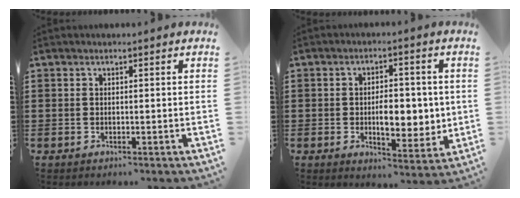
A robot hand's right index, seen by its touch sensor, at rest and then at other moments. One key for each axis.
{"total": 6.7, "fx": -0.2, "fy": 3.6, "fz": 5.6, "tx": -0.076, "ty": -0.004, "tz": -0.012}